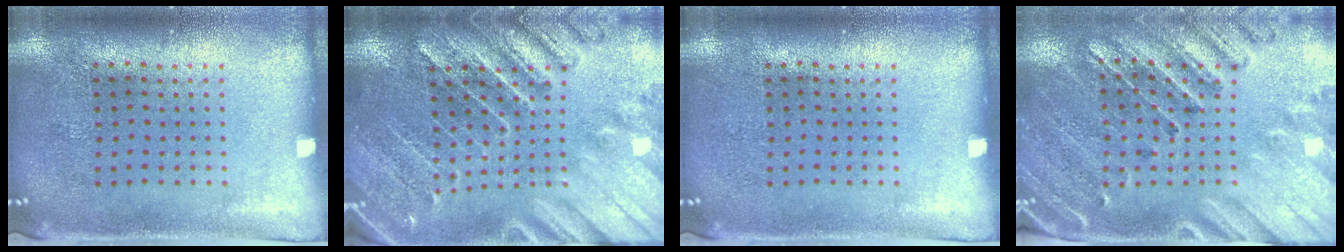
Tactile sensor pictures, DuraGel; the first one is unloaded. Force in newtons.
{"total": 3.0, "press": 2.9, "slide": 0.8}
{"total": 0.0}
{"total": 2.8, "press": 2.6, "slide": 0.9}